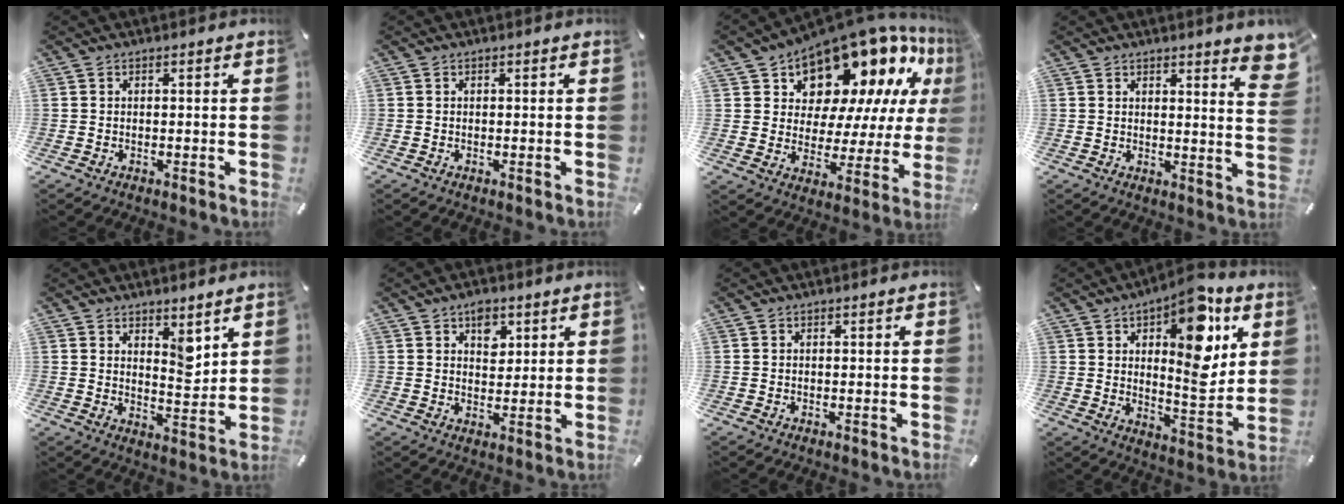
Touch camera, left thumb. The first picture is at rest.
{"total": 0.0}
{"total": 17.1, "force": [13.4, 8.5, 6.3], "torque": [-0.101, -0.119, 0.227]}
{"total": 5.0, "force": [3.7, 0.9, 3.3], "torque": [-0.041, -0.027, 0.060]}
{"total": 7.0, "force": [4.4, 3.9, 3.8], "torque": [-0.033, -0.036, 0.071]}
{"total": 4.9, "force": [2.6, 3.5, 2.3], "torque": [-0.013, -0.010, 0.039]}
{"total": 0.0}
{"total": 16.7, "force": [7.6, 7.7, 12.7], "torque": [-0.161, -0.044, 0.123]}